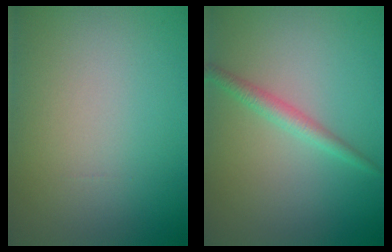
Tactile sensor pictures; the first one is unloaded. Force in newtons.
{"total": 1.8, "press": 1.8, "slide": 0.1}